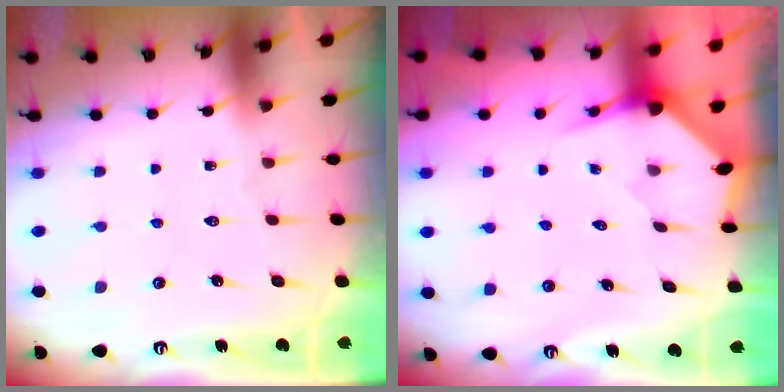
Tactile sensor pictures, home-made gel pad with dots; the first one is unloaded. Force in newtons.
{"total": 3.3, "press": 3.3, "slide": 0.3}